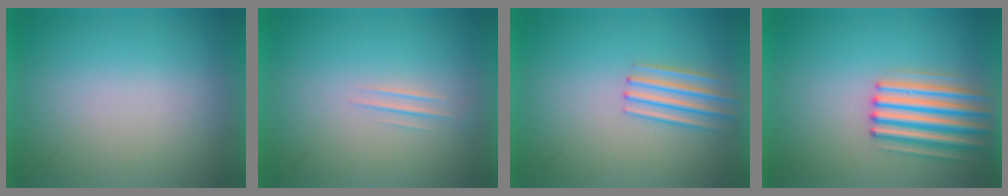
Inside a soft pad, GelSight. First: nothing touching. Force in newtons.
{"total": 1.1}
{"total": 2.1}
{"total": 4.8}